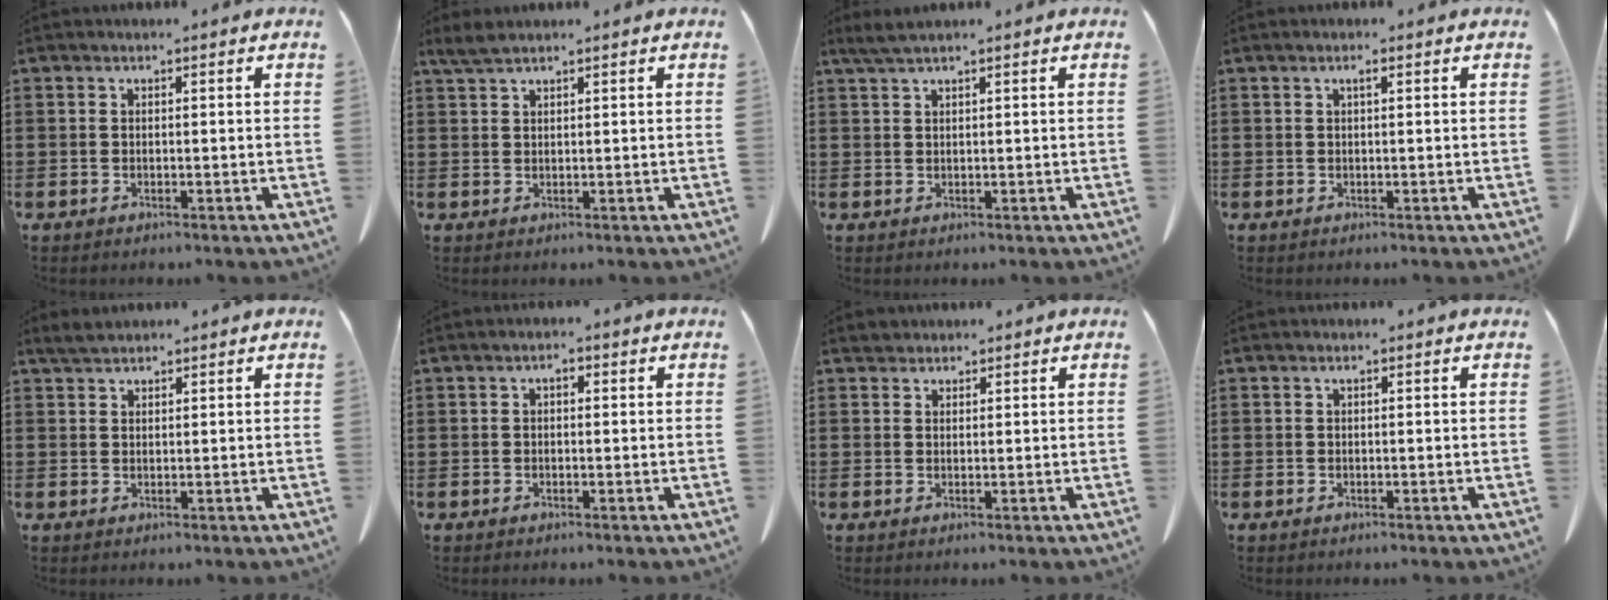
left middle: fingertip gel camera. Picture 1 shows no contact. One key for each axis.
{"total": 2.3, "fx": 1.8, "fy": 0.3, "fz": 1.4, "tx": -0.031, "ty": 0.001, "tz": 0.033}
{"total": 2.0, "fx": 1.6, "fy": -0.1, "fz": 1.3, "tx": -0.028, "ty": -0.001, "tz": 0.030}
{"total": 0.9, "fx": 0.3, "fy": 0.1, "fz": 0.9, "tx": -0.016, "ty": 0.000, "tz": 0.005}
{"total": 2.1, "fx": 1.9, "fy": 0.5, "fz": 0.8, "tx": -0.022, "ty": 0.003, "tz": 0.036}
{"total": 1.2, "fx": -0.1, "fy": 0.6, "fz": 1.0, "tx": -0.020, "ty": 0.003, "tz": -0.004}
{"total": 1.5, "fx": 1.4, "fy": 0.6, "fz": 0.0, "tx": -0.006, "ty": 0.001, "tz": 0.030}
{"total": 0.0}